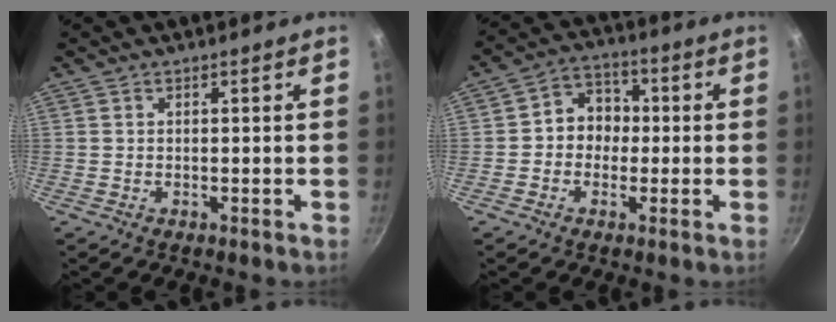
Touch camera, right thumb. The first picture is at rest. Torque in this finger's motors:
{"motor_torque": [-0.37, 0.47, 0.06, 0.24, 0.01]}